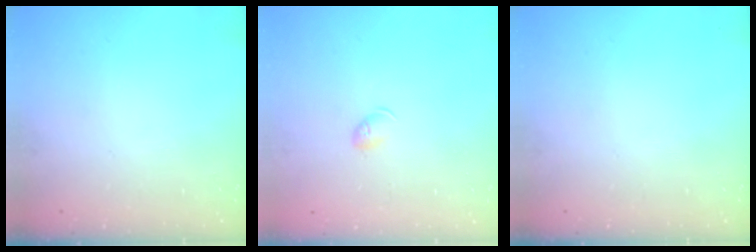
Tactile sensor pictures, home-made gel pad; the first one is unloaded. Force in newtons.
{"total": 4.1, "press": 4.0, "slide": 0.7}
{"total": 0.0}